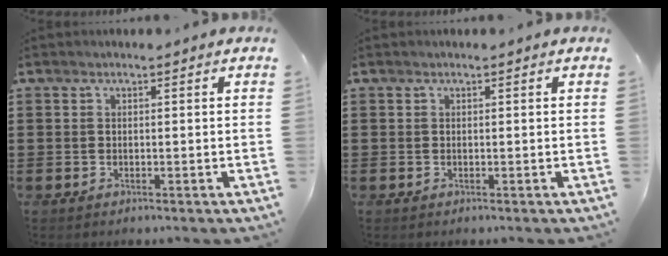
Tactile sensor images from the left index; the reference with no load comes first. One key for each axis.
{"total": 0.0}